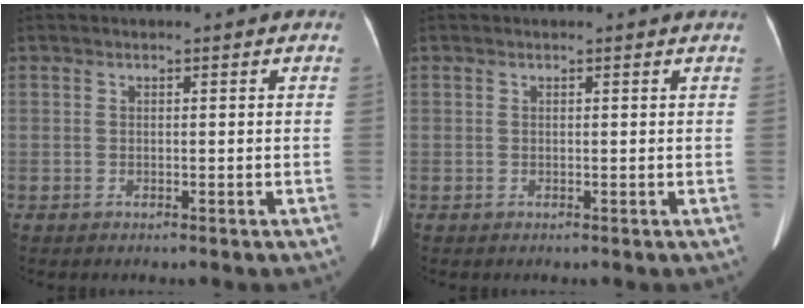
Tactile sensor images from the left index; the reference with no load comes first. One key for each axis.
{"total": 0.9, "fx": 0.9, "fy": 0.0, "fz": 0.1, "tx": -0.009, "ty": -0.003, "tz": 0.006}